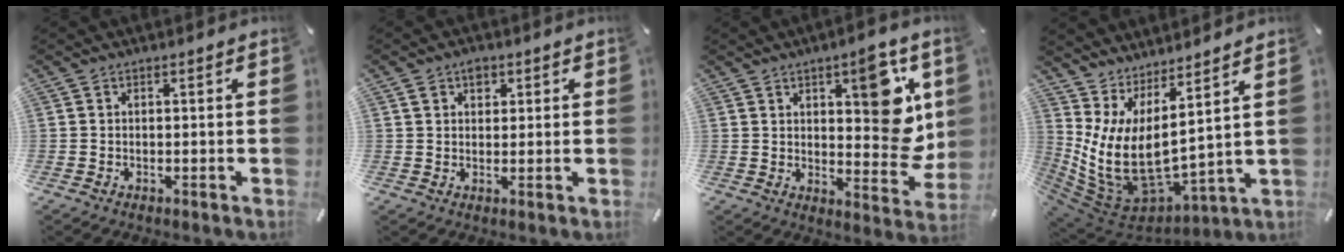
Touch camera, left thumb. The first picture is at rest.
{"total": 3.1, "force": [1.4, 2.5, 1.3], "torque": [-0.006, -0.005, 0.019]}
{"total": 15.3, "force": [5.5, 7.2, 12.4], "torque": [-0.124, -0.041, 0.089]}
{"total": 10.3, "force": [1.7, 5.5, 8.5], "torque": [-0.204, -0.061, 0.035]}